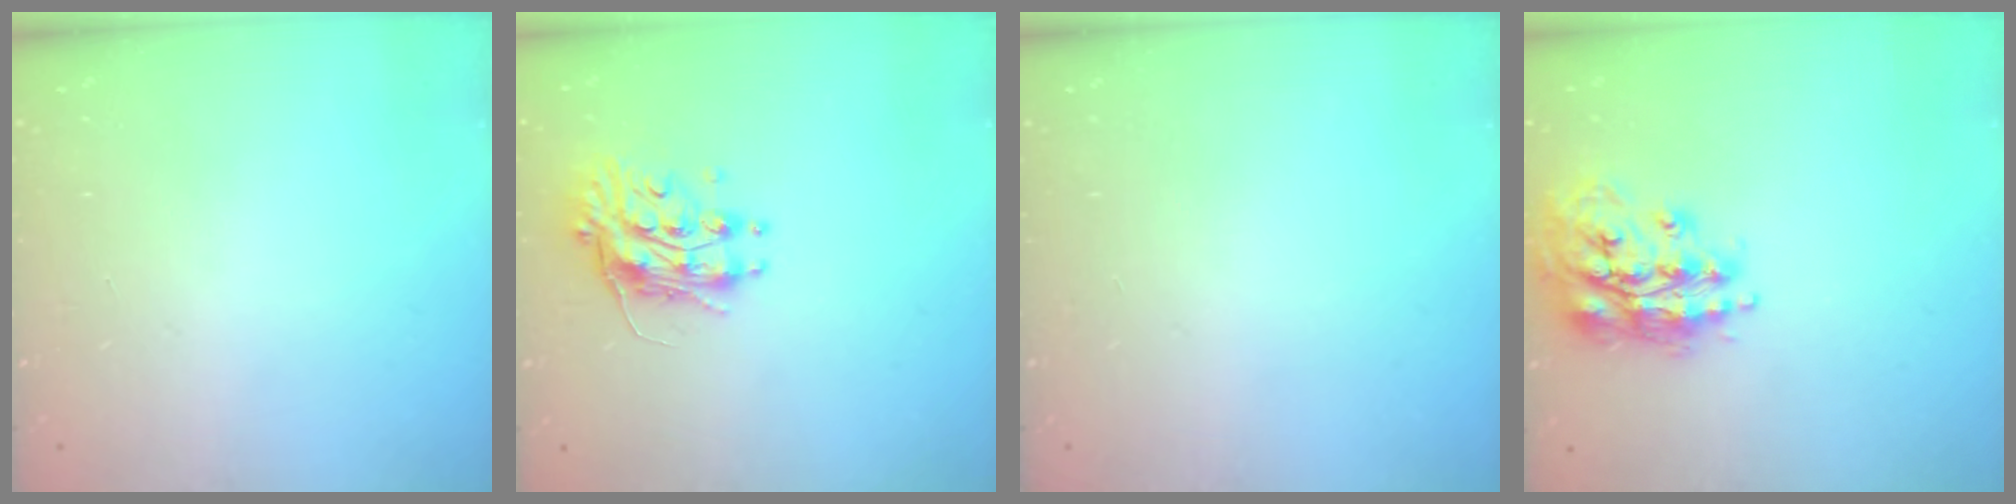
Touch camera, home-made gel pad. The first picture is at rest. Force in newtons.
{"total": 10.3, "press": 10.3, "slide": 0.3}
{"total": 0.0}
{"total": 17.2, "press": 17.1, "slide": 1.5}